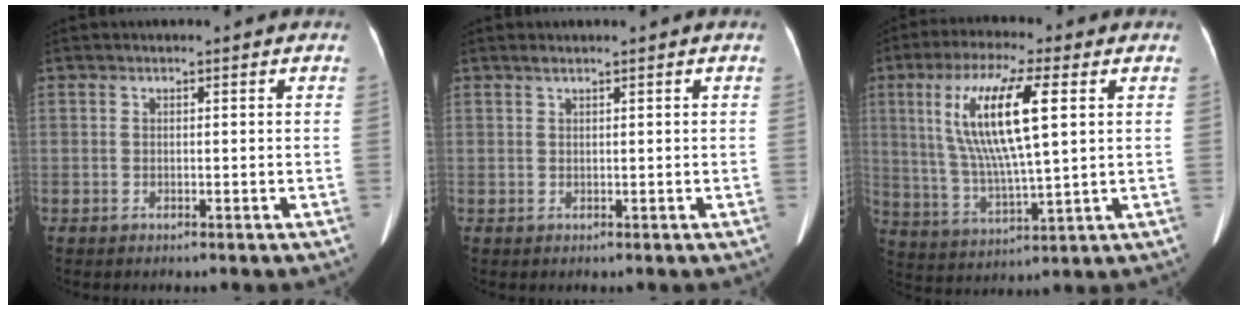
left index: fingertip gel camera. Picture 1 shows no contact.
{"total": 0.6, "force": [0.5, 0.0, 0.3], "torque": [-0.011, 0.012, 0.017]}
{"total": 14.1, "force": [3.9, 1.9, 13.4], "torque": [-0.274, 0.008, 0.071]}